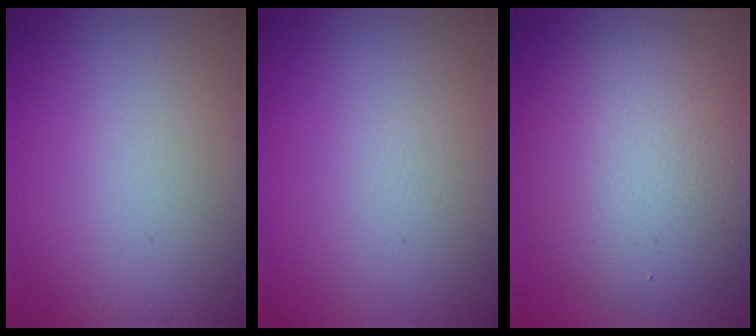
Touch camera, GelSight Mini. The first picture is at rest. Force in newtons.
{"total": 0.0}
{"total": 9.1, "press": 9.1, "slide": 0.3}